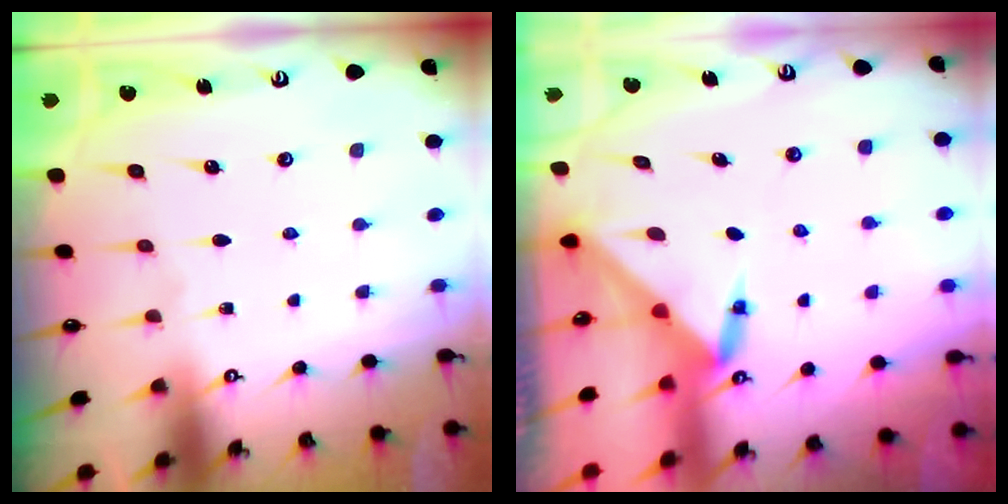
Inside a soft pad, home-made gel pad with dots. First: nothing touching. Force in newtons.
{"total": 3.6, "press": 3.6, "slide": 0.3}